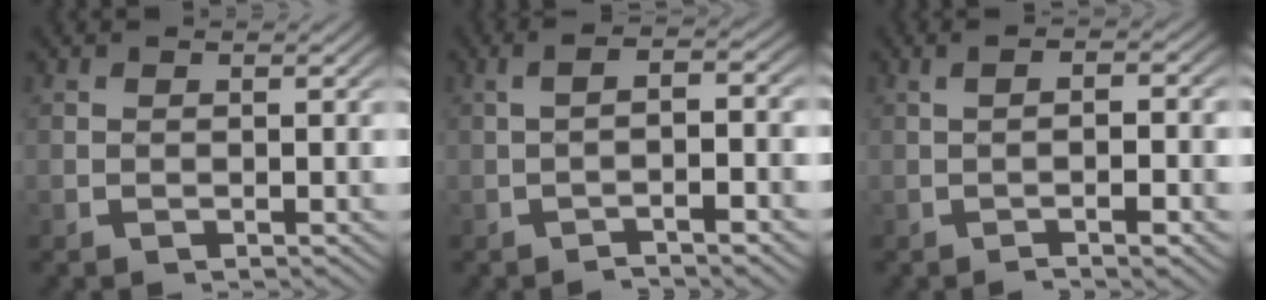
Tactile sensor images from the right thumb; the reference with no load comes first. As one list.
[{"total": 4.1, "force": [-0.8, 1.2, 3.8], "torque": [-0.055, 0.016, -0.019]}, {"total": 3.5, "force": [-0.8, 0.8, 3.3], "torque": [-0.046, 0.013, -0.017]}]